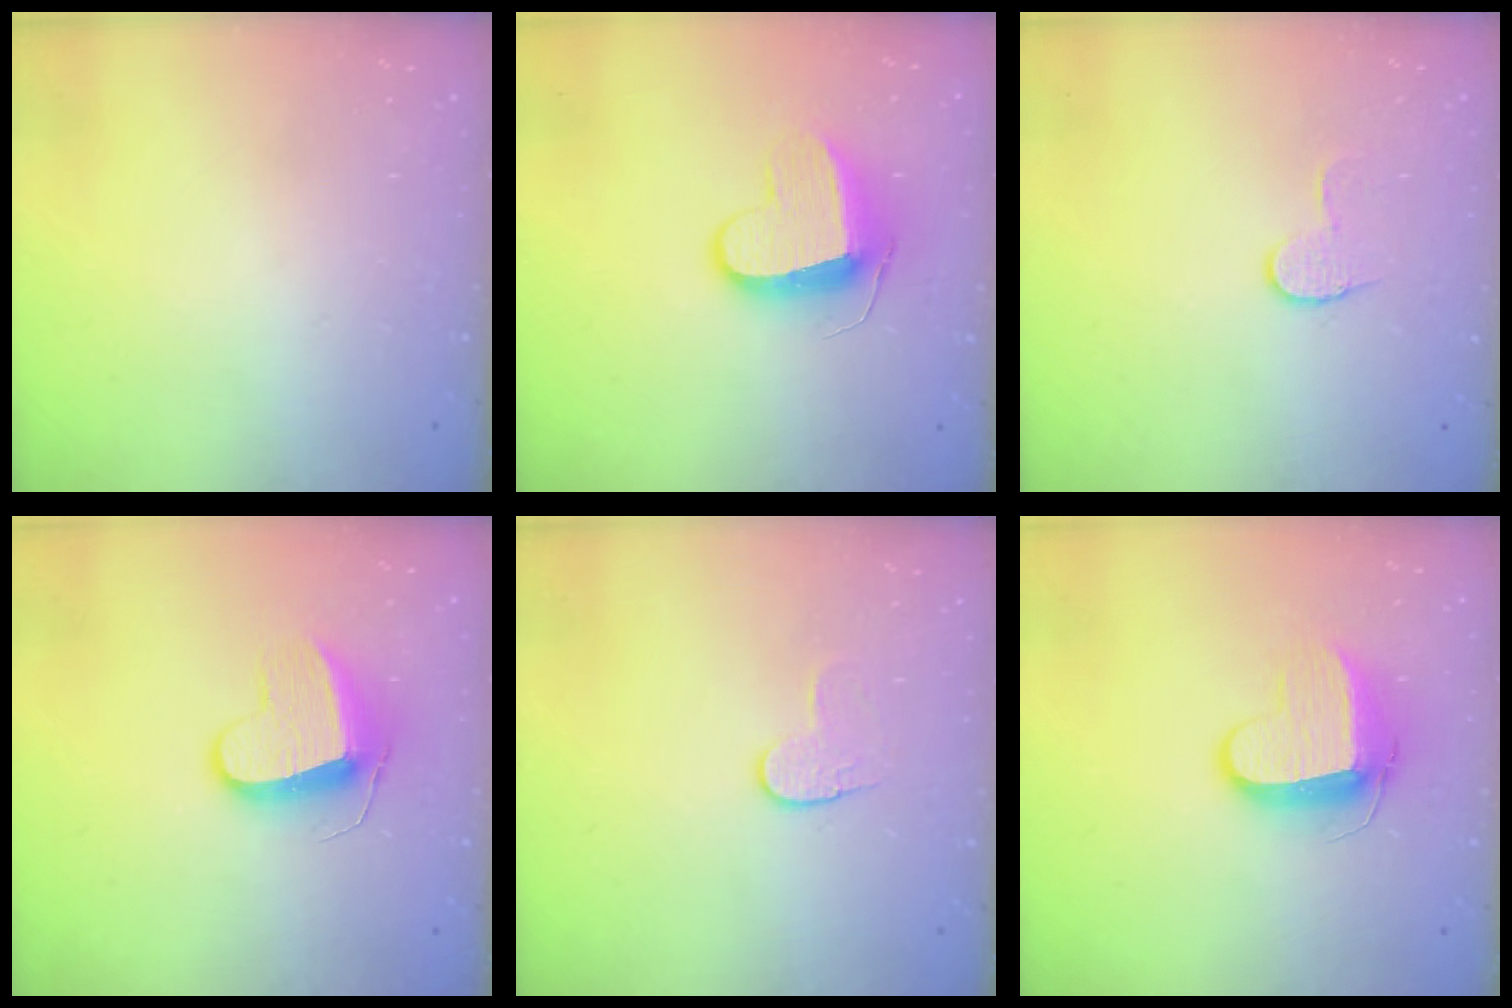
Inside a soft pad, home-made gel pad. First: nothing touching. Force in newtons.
{"total": 10.4, "press": 10.4, "slide": 0.5}
{"total": 6.3, "press": 6.3, "slide": 0.4}
{"total": 9.9, "press": 9.9, "slide": 0.2}
{"total": 5.3, "press": 5.3, "slide": 0.5}
{"total": 10.3, "press": 10.3, "slide": 1.1}